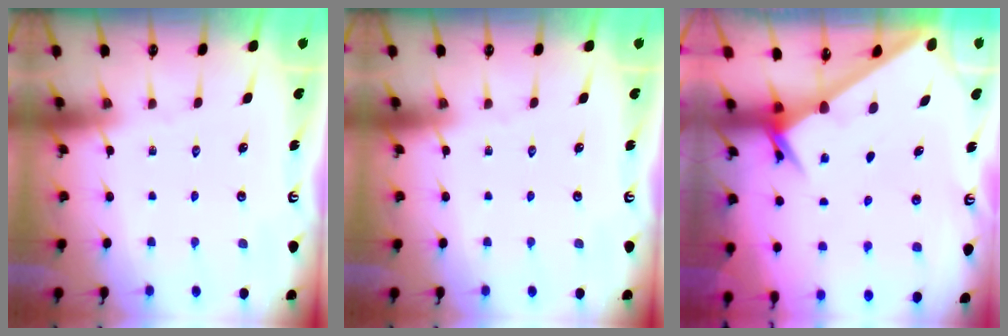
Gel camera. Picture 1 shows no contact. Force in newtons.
{"total": 0.0}
{"total": 2.6, "press": 2.6, "slide": 0.3}